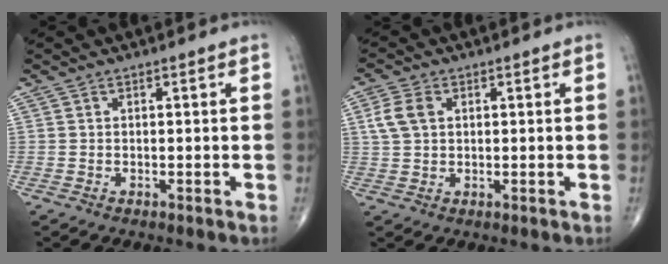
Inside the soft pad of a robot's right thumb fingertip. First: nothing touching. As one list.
[{"total": 5.0, "force": [1.4, 3.4, 3.4], "torque": [-0.072, 0.006, 0.026]}]